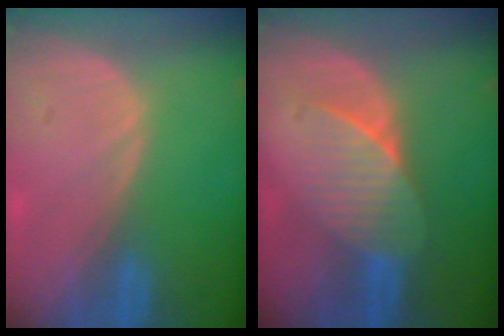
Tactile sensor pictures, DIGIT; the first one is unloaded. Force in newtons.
{"total": 6.7, "press": 6.3, "slide": 2.4}